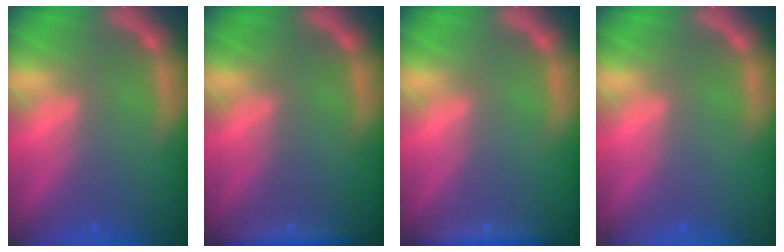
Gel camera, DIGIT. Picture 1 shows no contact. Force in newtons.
{"total": 2.4}
{"total": 2.4}
{"total": 0.0}